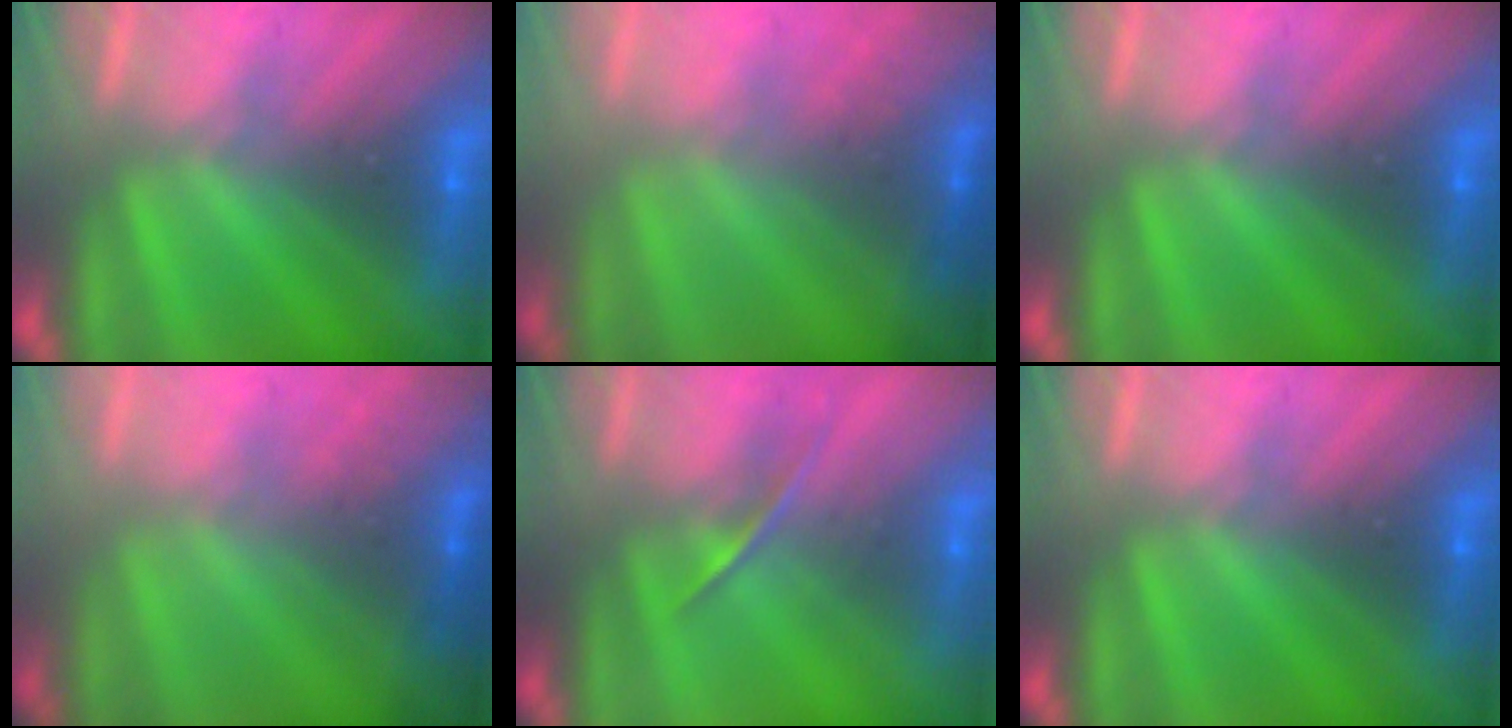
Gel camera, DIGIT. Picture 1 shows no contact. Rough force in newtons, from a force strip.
{"total": 1.4}
{"total": 0.0}
{"total": 1.4}
{"total": 1.3}
{"total": 0.0}